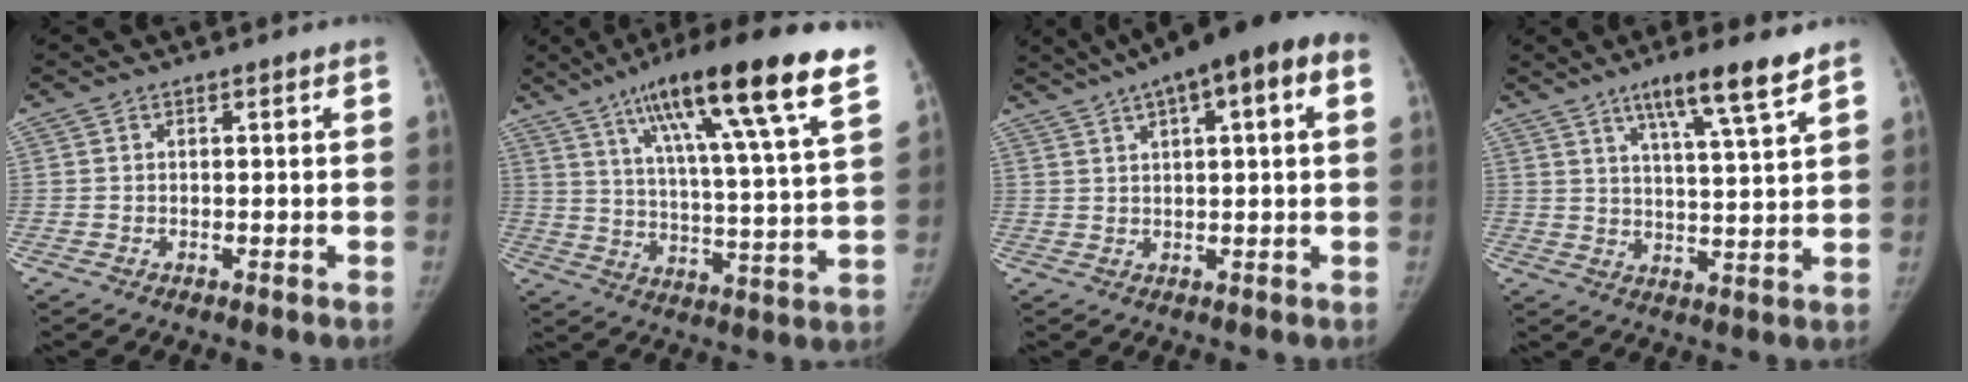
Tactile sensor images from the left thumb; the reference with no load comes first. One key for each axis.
{"total": 23.5, "fx": 14.8, "fy": 1.9, "fz": 18.2, "tx": -0.271, "ty": -0.036, "tz": 0.223}
{"total": 17.1, "fx": 8.0, "fy": 4.8, "fz": 14.3, "tx": -0.221, "ty": 0.041, "tz": 0.117}
{"total": 10.3, "fx": 6.8, "fy": 0.7, "fz": 7.7, "tx": -0.121, "ty": -0.034, "tz": 0.111}